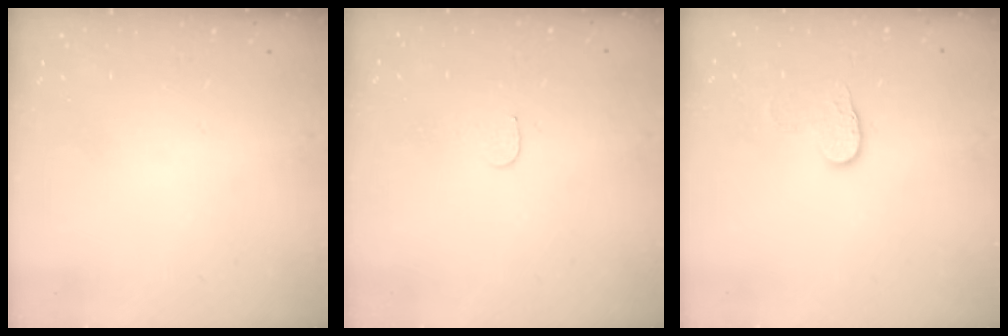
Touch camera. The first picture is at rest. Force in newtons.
{"total": 3.5, "press": 3.5, "slide": 0.3}
{"total": 6.4, "press": 6.4, "slide": 0.6}